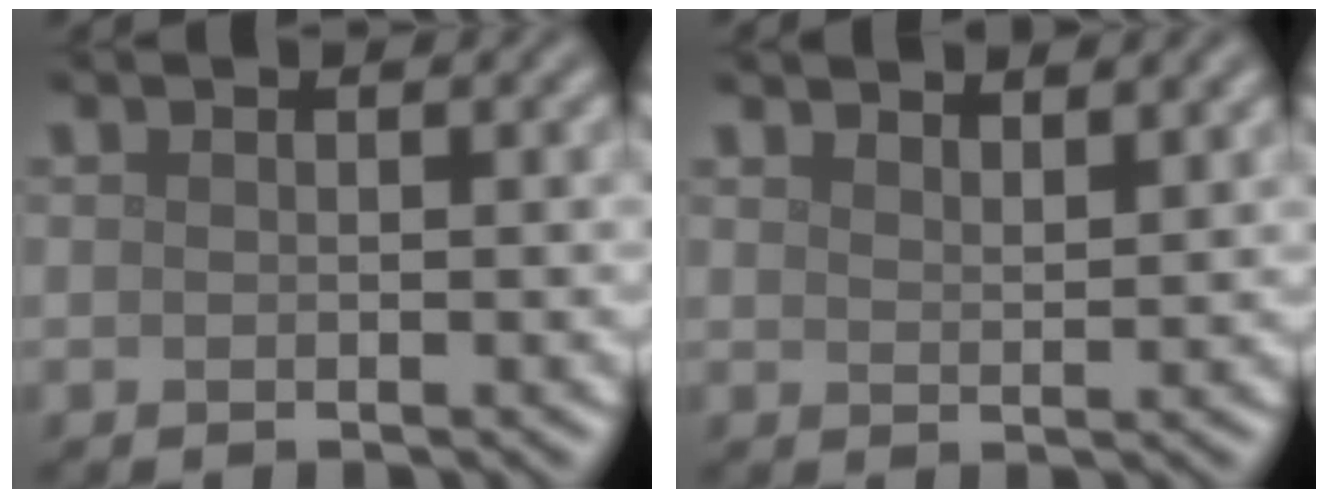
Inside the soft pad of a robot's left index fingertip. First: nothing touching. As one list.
[{"total": 3.3, "force": [3.0, 0.7, 1.2], "torque": [-0.007, 0.005, 0.040]}]